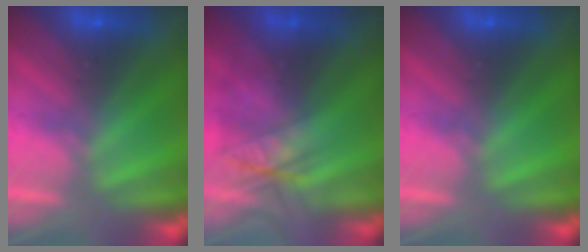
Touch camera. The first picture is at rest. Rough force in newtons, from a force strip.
{"total": 2.5}
{"total": 0.0}